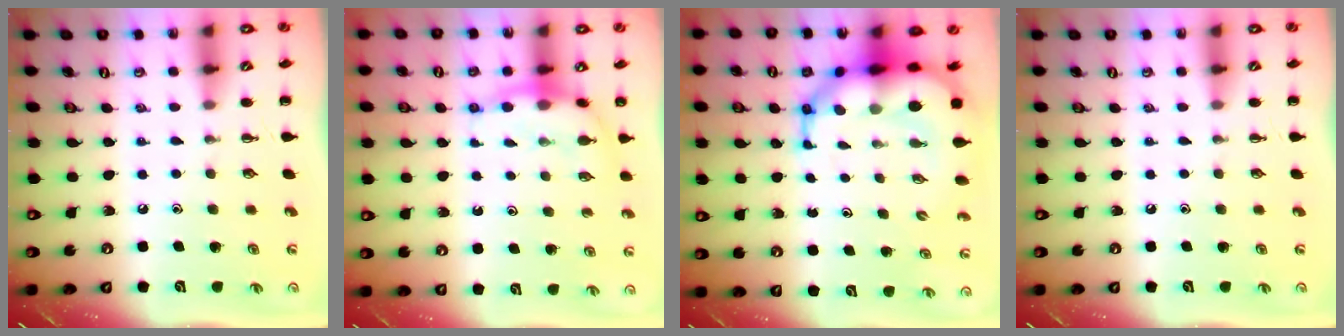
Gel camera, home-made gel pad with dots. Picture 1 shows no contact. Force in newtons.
{"total": 7.2, "press": 7.0, "slide": 1.6}
{"total": 12.5, "press": 12.0, "slide": 3.7}
{"total": 0.0}